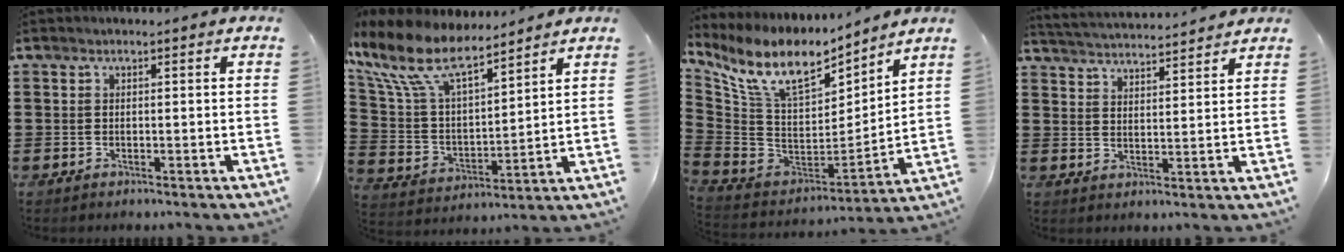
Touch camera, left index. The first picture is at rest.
{"total": 12.8, "force": [9.5, 4.4, 7.3], "torque": [-0.189, -0.045, 0.168]}
{"total": 11.8, "force": [7.7, 4.8, 7.6], "torque": [-0.185, -0.043, 0.136]}
{"total": 3.2, "force": [3.2, -0.4, -0.1], "torque": [-0.013, -0.025, 0.052]}